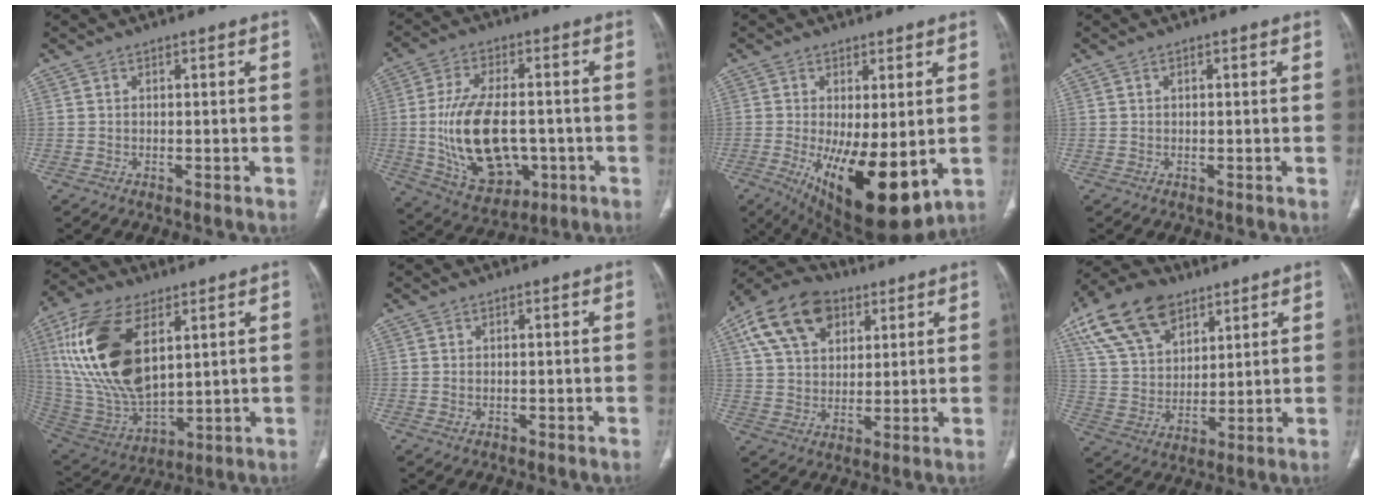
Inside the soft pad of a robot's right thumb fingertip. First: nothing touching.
{"total": 17.9, "force": [-2.0, 10.4, 14.4], "torque": [-0.251, 0.001, -0.012]}
{"total": 16.5, "force": [-3.6, 6.4, 14.8], "torque": [-0.228, -0.029, -0.031]}
{"total": 0.5, "force": [0.2, 0.3, 0.4], "torque": [-0.004, 0.002, 0.002]}
{"total": 23.1, "force": [7.1, 11.9, 18.5], "torque": [-0.370, -0.029, 0.140]}
{"total": 0.8, "force": [-0.1, 0.6, 0.5], "torque": [-0.015, 0.005, 0.003]}
{"total": 16.0, "force": [7.3, 10.4, 9.7], "torque": [-0.162, 0.000, 0.126]}
{"total": 17.4, "force": [10.0, 10.3, 9.9], "torque": [-0.168, -0.012, 0.187]}